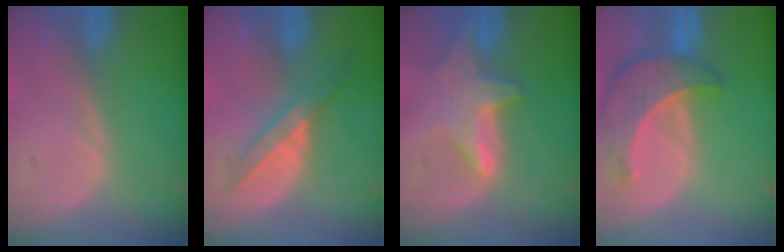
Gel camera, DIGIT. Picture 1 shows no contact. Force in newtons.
{"total": 5.9, "press": 5.1, "slide": 2.8}
{"total": 6.9, "press": 6.5, "slide": 2.4}
{"total": 8.7, "press": 7.9, "slide": 3.7}